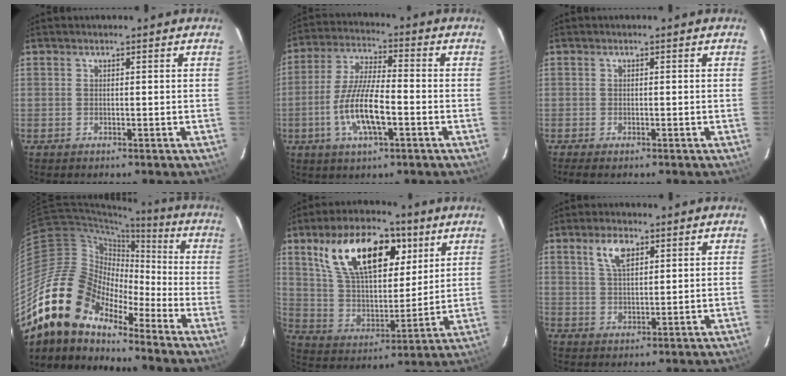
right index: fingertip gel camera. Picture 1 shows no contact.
{"total": 11.6, "force": [-3.8, 3.2, 10.5], "torque": [-0.216, -0.005, -0.071]}
{"total": 1.7, "force": [-1.3, 0.5, 1.0], "torque": [-0.021, -0.006, -0.022]}
{"total": 17.3, "force": [-12.8, 8.2, 8.2], "torque": [-0.151, 0.005, -0.255]}
{"total": 21.2, "force": [10.4, 10.6, 15.0], "torque": [-0.273, 0.026, 0.188]}
{"total": 5.3, "force": [2.9, 2.4, 3.8], "torque": [-0.071, 0.009, 0.056]}